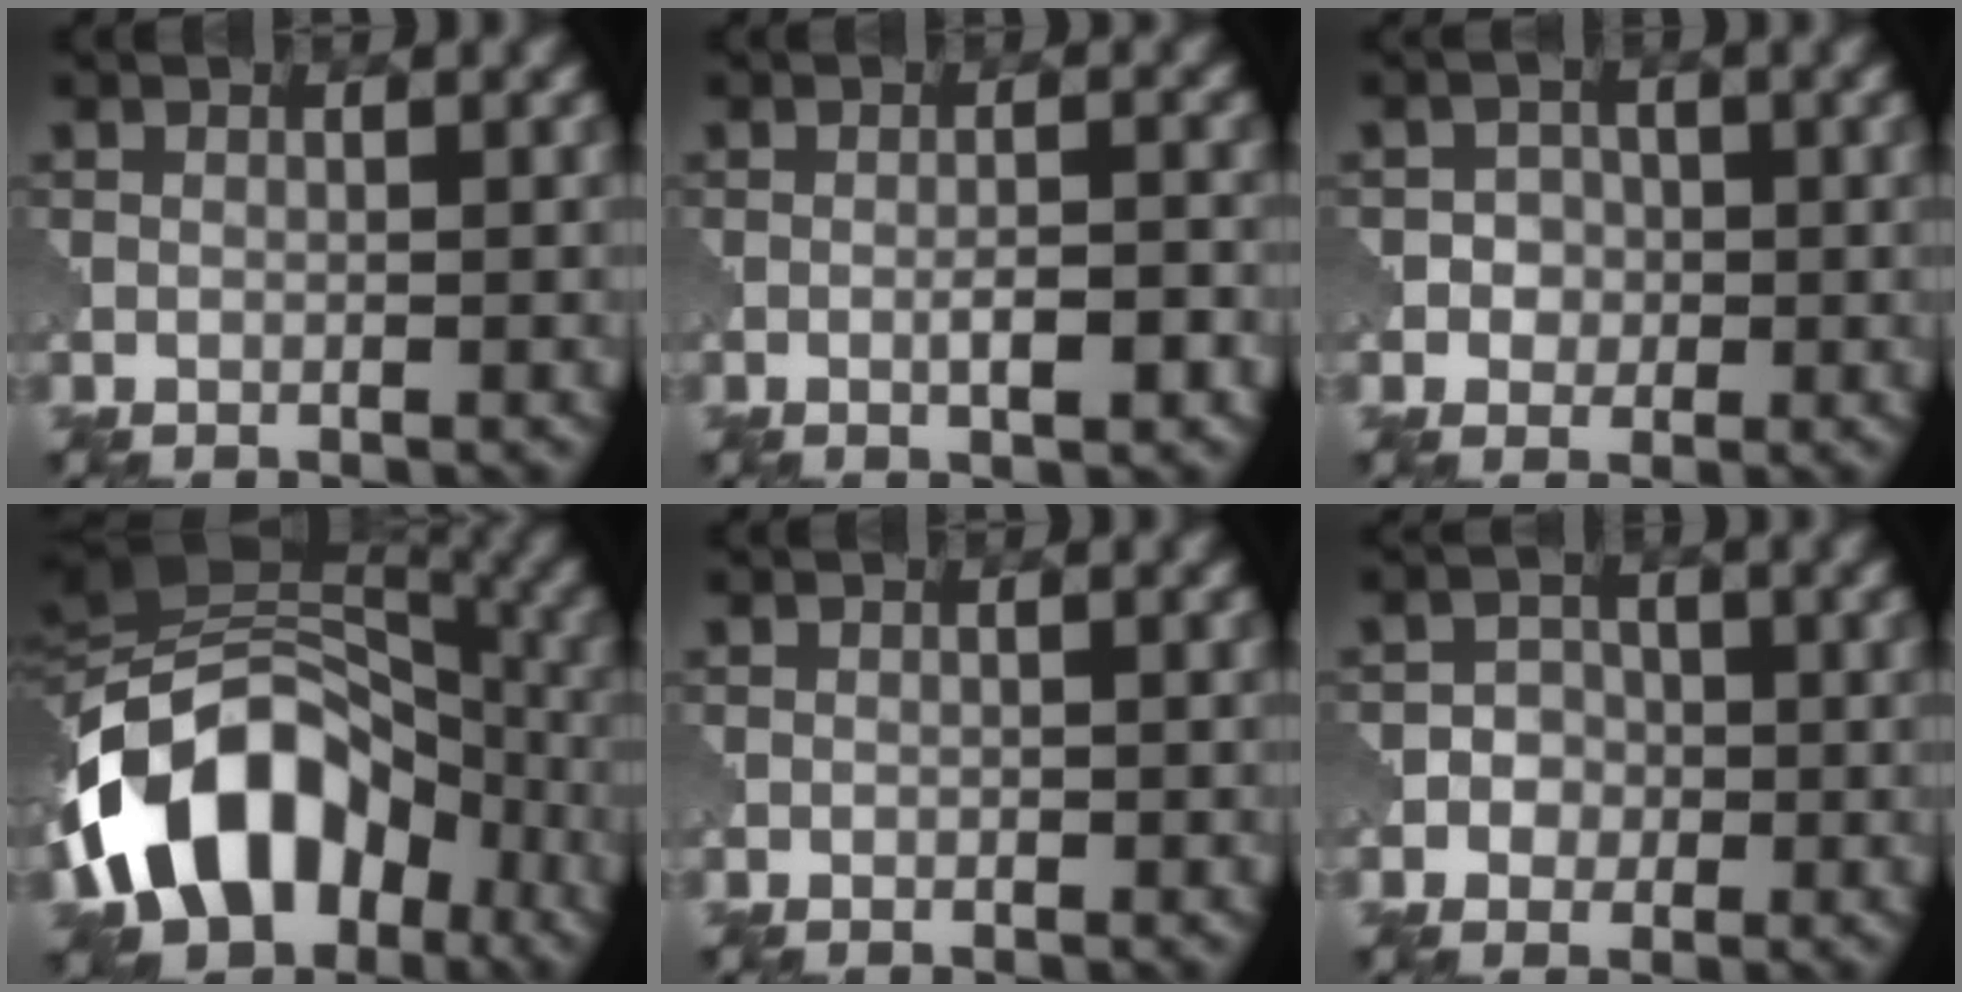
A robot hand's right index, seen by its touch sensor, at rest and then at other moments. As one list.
[{"total": 2.5, "force": [-0.9, 0.4, 2.3], "torque": [-0.035, 0.005, -0.014]}, {"total": 2.1, "force": [-0.3, 2.0, 0.6], "torque": [0.010, 0.001, -0.015]}, {"total": 15.4, "force": [-5.3, 10.9, 9.5], "torque": [-0.154, 0.007, -0.105]}, {"total": 0.0}, {"total": 2.5, "force": [-0.7, 2.3, 0.6], "torque": [0.012, 0.009, -0.026]}]